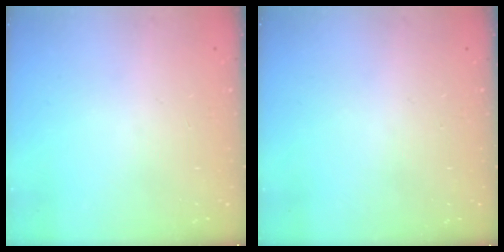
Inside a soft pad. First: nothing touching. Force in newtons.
{"total": 0.0}